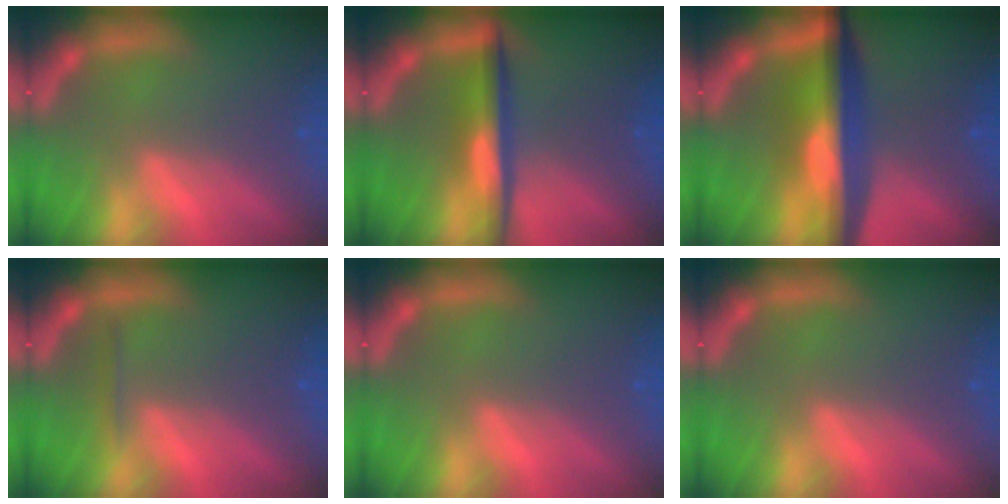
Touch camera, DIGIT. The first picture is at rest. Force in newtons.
{"total": 5.0}
{"total": 9.6}
{"total": 0.9}
{"total": 0.0}
{"total": 0.0}